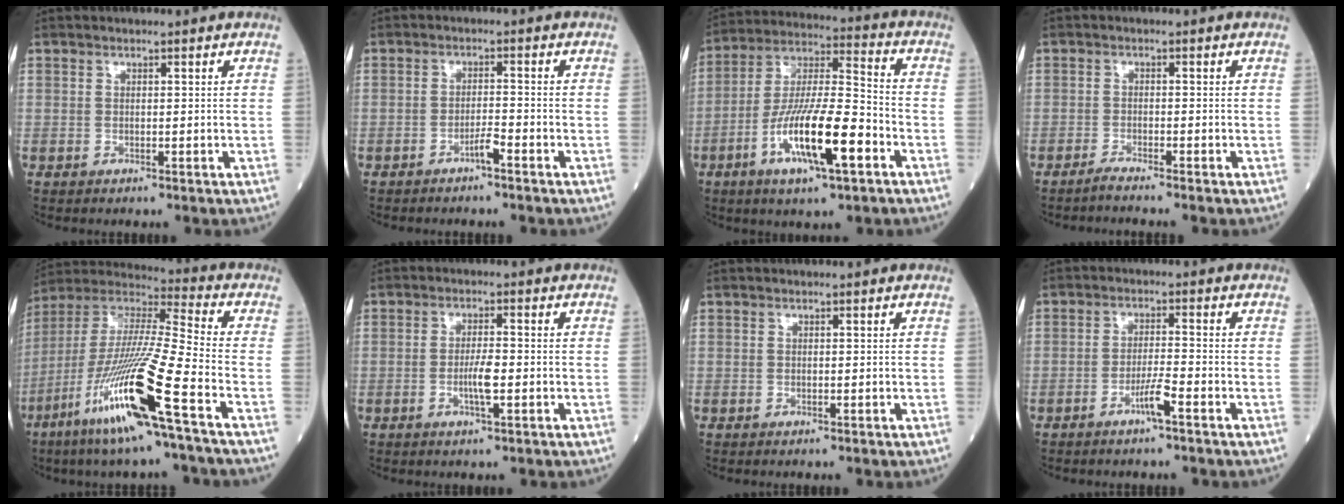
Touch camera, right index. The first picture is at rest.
{"total": 1.9, "force": [-1.4, -0.1, 1.2], "torque": [-0.022, 0.002, -0.025]}
{"total": 15.2, "force": [-6.1, 2.4, 13.8], "torque": [-0.265, -0.008, -0.106]}
{"total": 2.0, "force": [-1.8, -0.7, 0.7], "torque": [-0.016, 0.000, -0.033]}
{"total": 19.9, "force": [-9.3, -0.6, 17.6], "torque": [-0.390, -0.049, -0.186]}
{"total": 3.4, "force": [-0.9, 0.3, 3.3], "torque": [-0.065, -0.001, -0.016]}
{"total": 0.0}
{"total": 3.3, "force": [-2.0, -0.4, 2.6], "torque": [-0.051, -0.002, -0.037]}